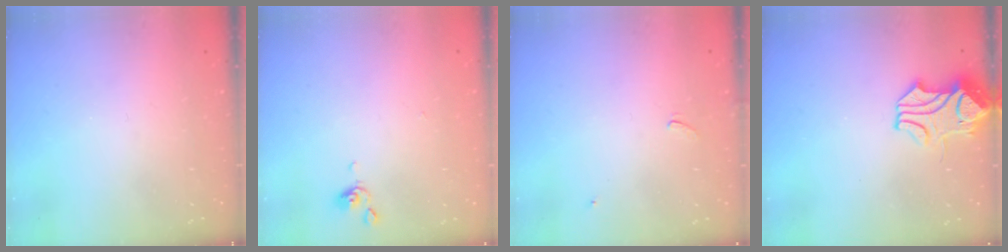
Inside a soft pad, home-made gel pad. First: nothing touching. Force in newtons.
{"total": 0.5, "press": 0.1, "slide": 0.5}
{"total": 3.7, "press": 3.7, "slide": 0.4}
{"total": 2.0, "press": 1.9, "slide": 0.6}